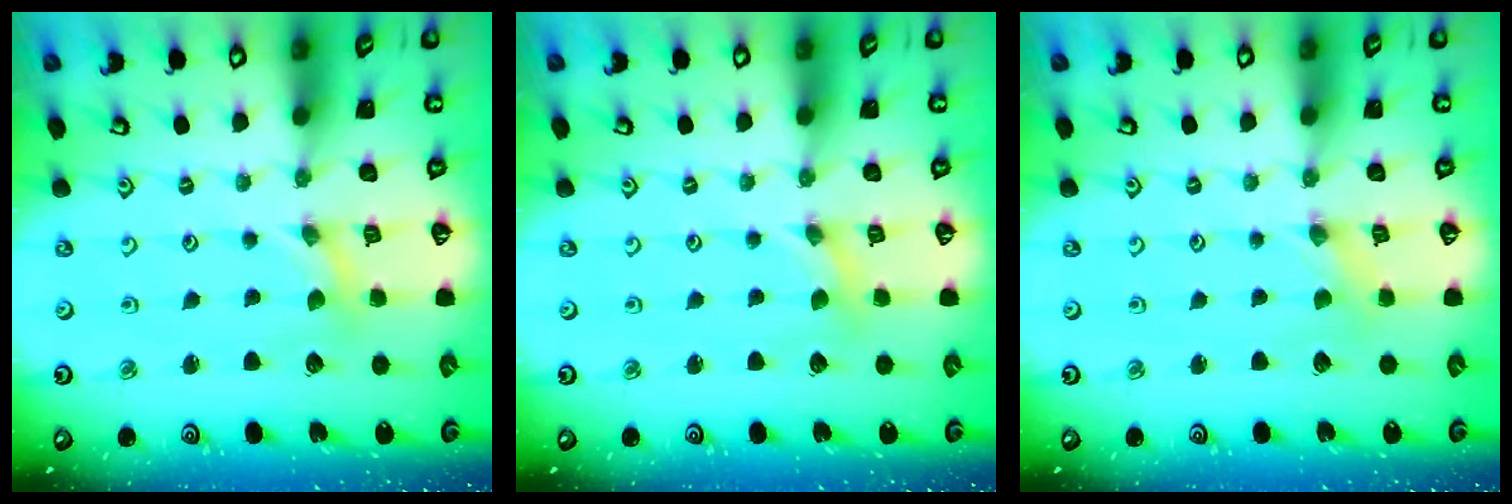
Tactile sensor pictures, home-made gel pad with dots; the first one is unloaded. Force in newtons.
{"total": 0.6, "press": 0.5, "slide": 0.1}
{"total": 0.0}